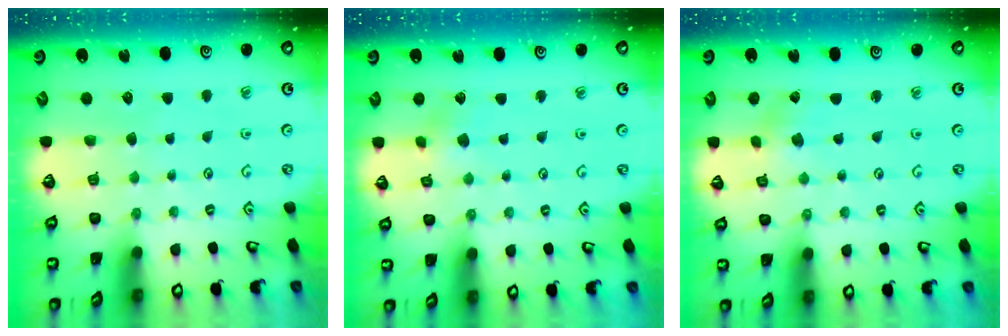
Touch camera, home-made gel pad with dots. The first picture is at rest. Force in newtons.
{"total": 2.9, "press": 2.9, "slide": 0.3}
{"total": 1.2, "press": 1.2, "slide": 0.1}